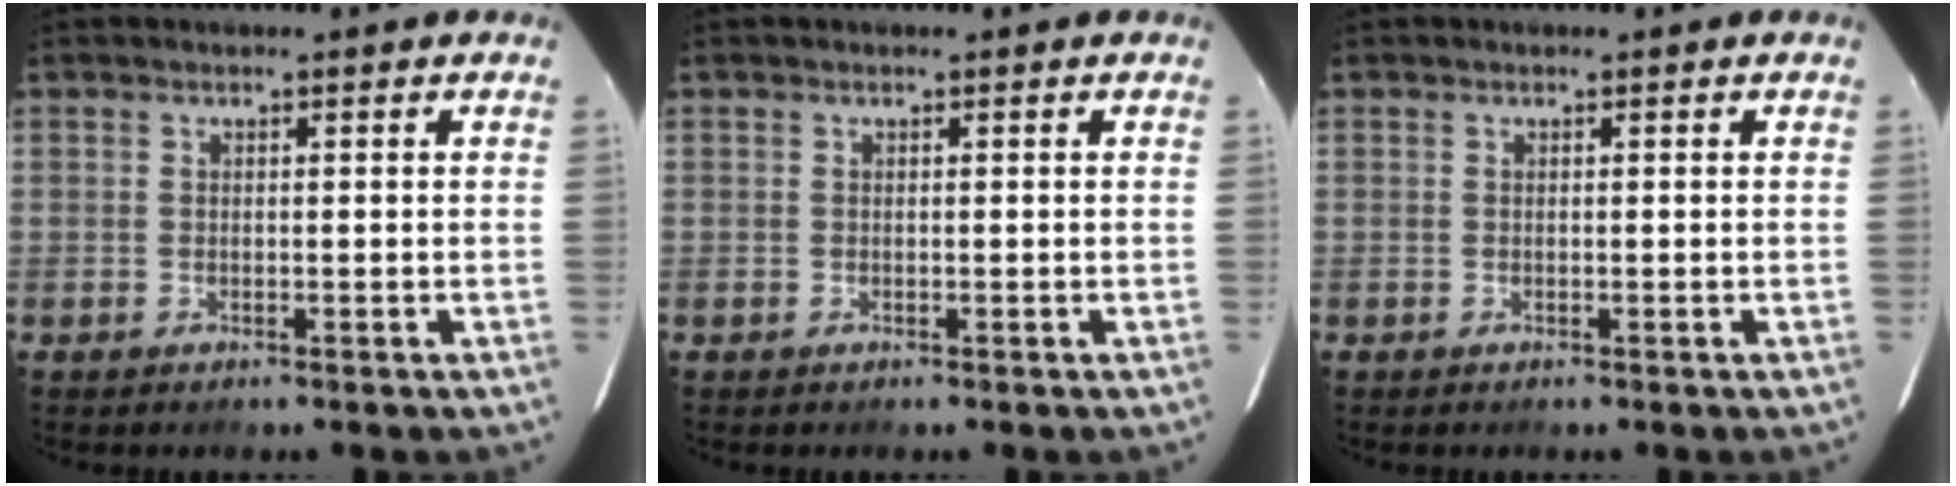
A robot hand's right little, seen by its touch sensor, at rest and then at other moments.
{"total": 0.0}
{"total": 0.0}